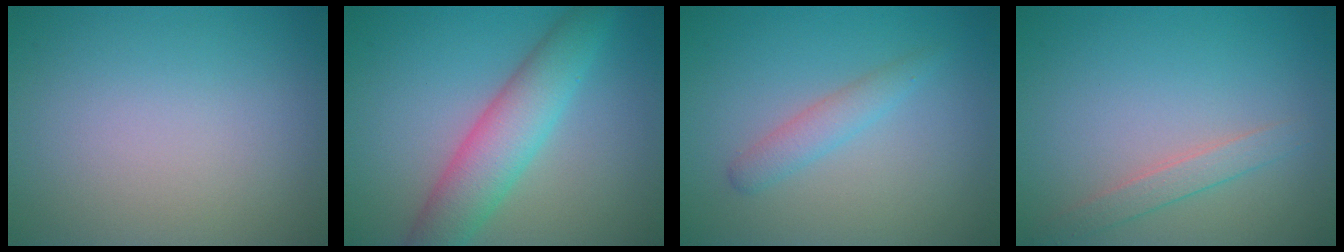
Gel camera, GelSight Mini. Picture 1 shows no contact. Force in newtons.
{"total": 5.8, "press": 5.8, "slide": 0.0}
{"total": 1.9, "press": 1.9, "slide": 0.1}
{"total": 1.7, "press": 1.7, "slide": 0.1}